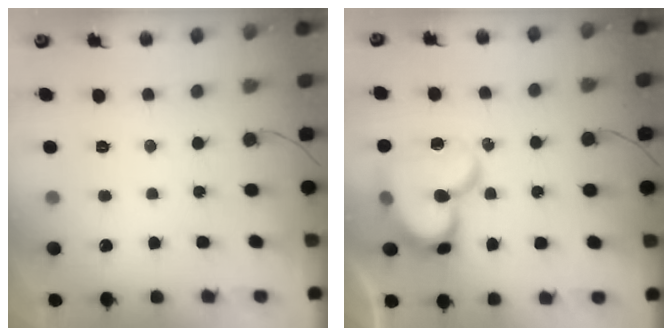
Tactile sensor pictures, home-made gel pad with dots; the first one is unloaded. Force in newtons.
{"total": 17.8, "press": 17.7, "slide": 1.8}